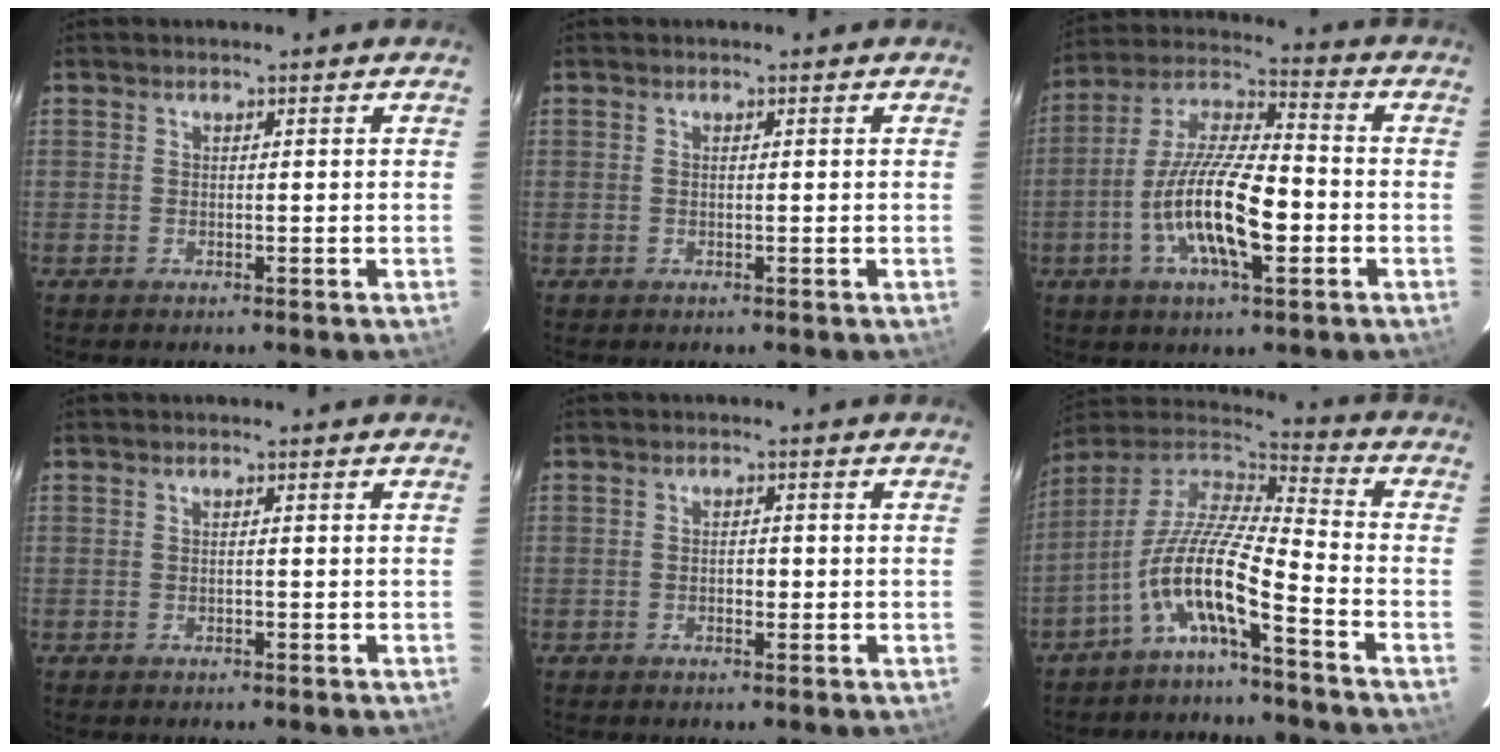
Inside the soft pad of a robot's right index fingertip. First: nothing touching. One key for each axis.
{"total": 0.0}
{"total": 15.9, "fx": -4.4, "fy": 5.0, "fz": 14.5, "tx": -0.283, "ty": -0.006, "tz": -0.085}
{"total": 0.0}
{"total": 1.6, "fx": -0.4, "fy": 1.1, "fz": 1.1, "tx": -0.020, "ty": 0.003, "tz": -0.006}
{"total": 12.1, "fx": -6.5, "fy": 1.7, "fz": 10.0, "tx": -0.194, "ty": 0.006, "tz": -0.130}